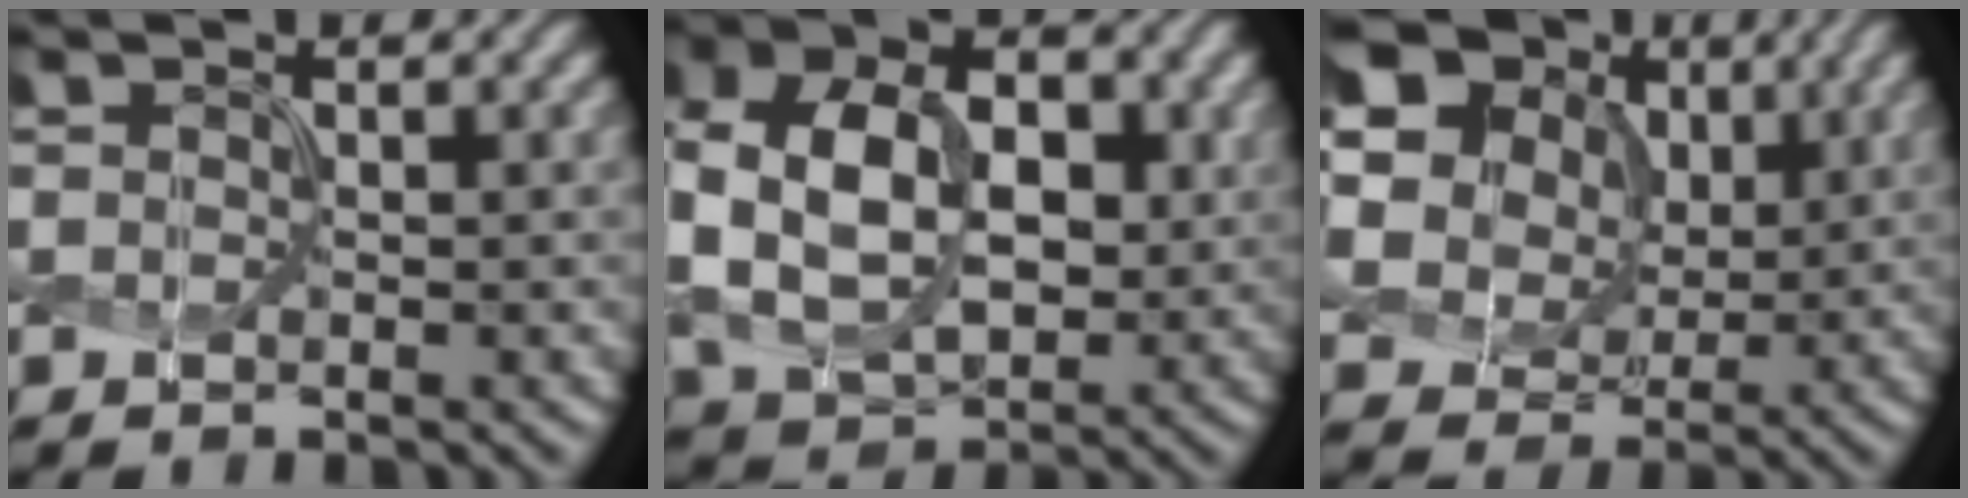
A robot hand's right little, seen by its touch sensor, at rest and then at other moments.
{"total": 11.4, "force": [-0.2, 8.2, 7.9], "torque": [-0.164, -0.002, -0.001]}
{"total": 15.1, "force": [4.7, 12.2, 7.6], "torque": [-0.197, 0.034, 0.090]}